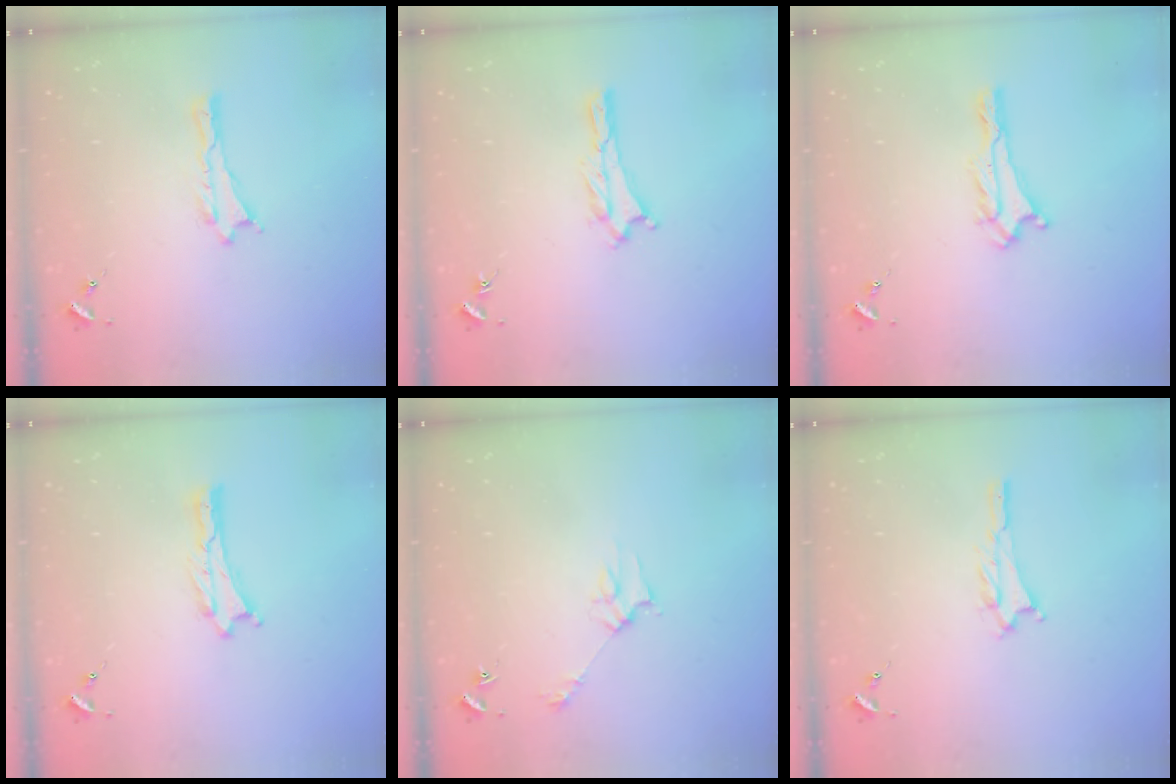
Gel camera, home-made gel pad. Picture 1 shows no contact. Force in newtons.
{"total": 1.2, "press": 1.1, "slide": 0.2}
{"total": 0.6, "press": 0.6, "slide": 0.1}
{"total": 0.0}
{"total": 2.8, "press": 2.8, "slide": 0.2}
{"total": 1.2, "press": 1.2, "slide": 0.2}